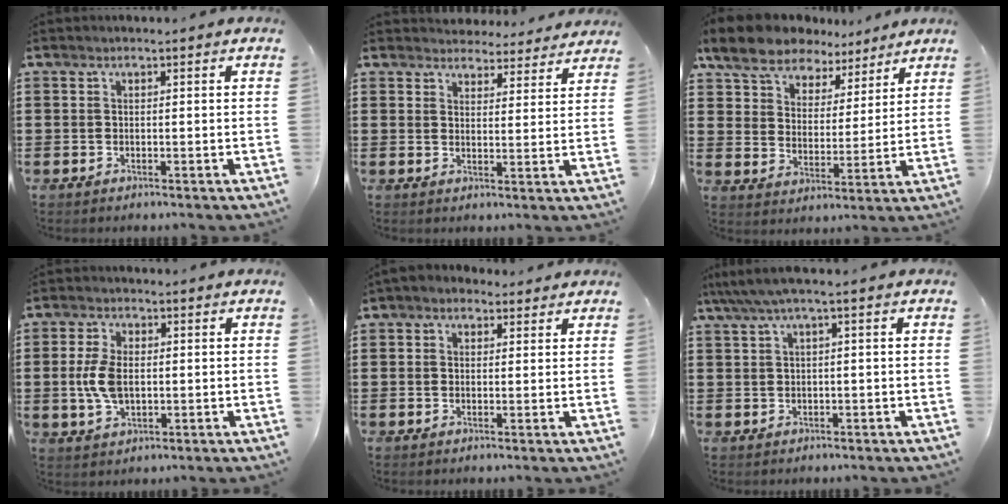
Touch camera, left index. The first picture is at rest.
{"total": 4.1, "force": [4.1, 0.7, 0.2], "torque": [-0.012, -0.021, 0.074]}
{"total": 9.0, "force": [7.7, 4.0, 2.6], "torque": [-0.091, -0.027, 0.143]}
{"total": 6.1, "force": [0.2, 3.4, 5.0], "torque": [-0.126, 0.000, -0.004]}
{"total": 1.9, "force": [1.3, 1.3, 0.5], "torque": [-0.016, 0.010, 0.023]}
{"total": 2.2, "force": [0.0, 0.2, 2.2], "torque": [-0.047, -0.005, -0.005]}